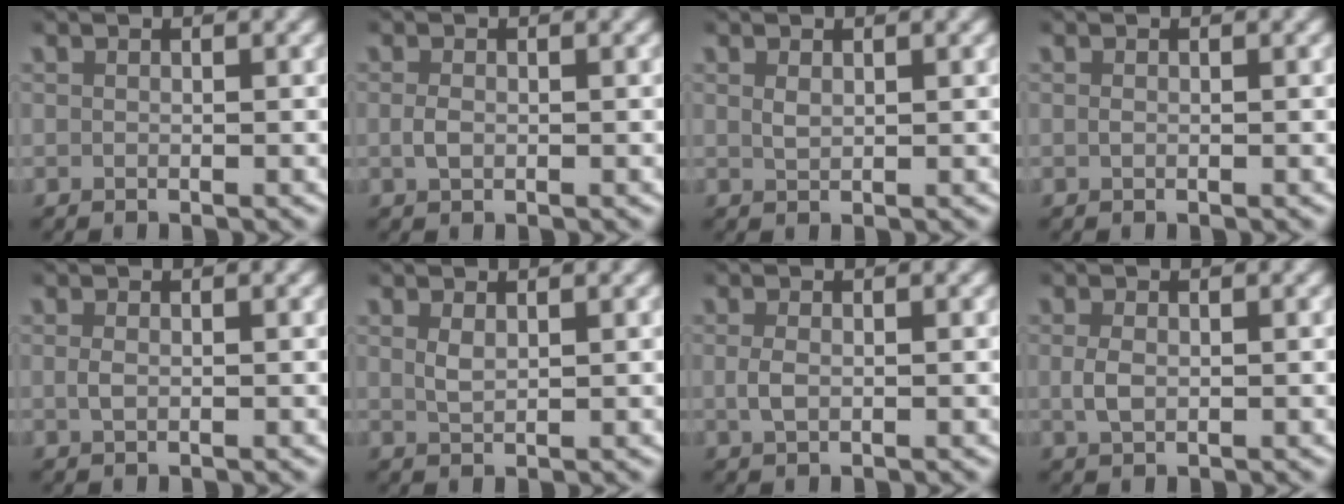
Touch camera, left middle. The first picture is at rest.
{"total": 1.1, "force": [-0.1, 0.7, 0.9], "torque": [-0.020, -0.002, 0.000]}
{"total": 0.8, "force": [0.4, 0.4, 0.6], "torque": [-0.016, -0.005, 0.014]}
{"total": 0.0}
{"total": 0.8, "force": [0.0, 0.4, 0.7], "torque": [-0.019, -0.003, 0.004]}
{"total": 1.2, "force": [0.6, 0.5, 1.0], "torque": [-0.022, -0.005, 0.019]}
{"total": 1.3, "force": [0.0, 0.7, 1.2], "torque": [-0.030, -0.003, 0.004]}
{"total": 1.6, "force": [0.0, 1.0, 1.3], "torque": [-0.032, -0.003, 0.006]}